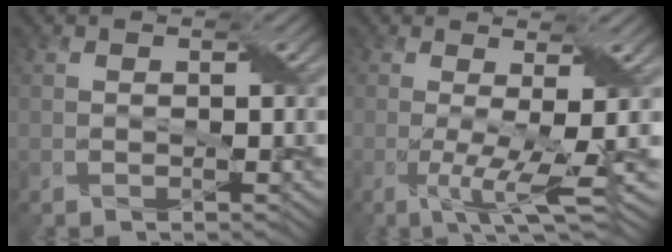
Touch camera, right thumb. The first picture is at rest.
{"total": 5.9, "force": [-0.9, 1.1, 5.7], "torque": [-0.102, -0.008, -0.015]}